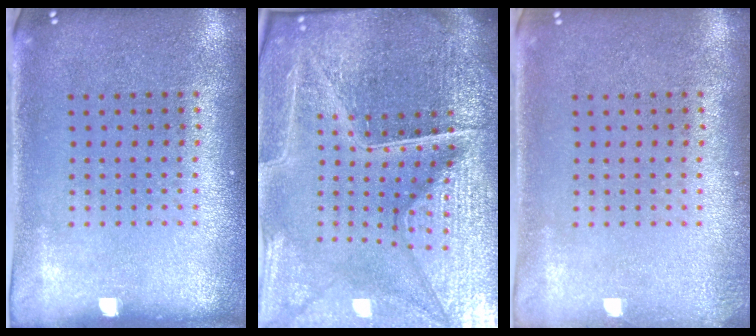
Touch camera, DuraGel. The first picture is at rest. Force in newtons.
{"total": 6.3, "press": 5.7, "slide": 2.7}
{"total": 0.7, "press": 0.7, "slide": 0.2}